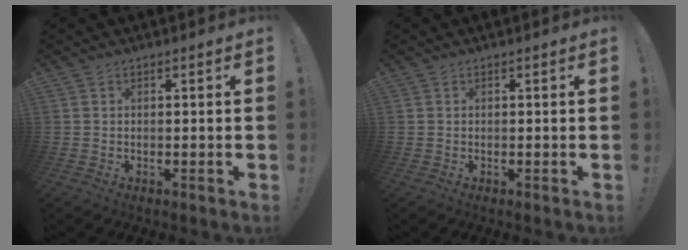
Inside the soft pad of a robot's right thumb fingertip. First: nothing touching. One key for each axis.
{"total": 0.0}